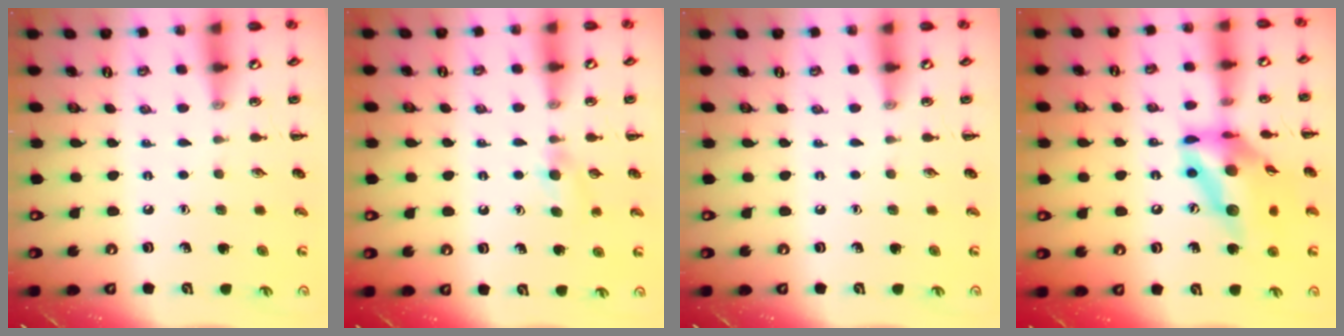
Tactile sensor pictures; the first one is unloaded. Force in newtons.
{"total": 4.2, "press": 4.0, "slide": 1.5}
{"total": 0.0}
{"total": 15.9, "press": 15.0, "slide": 5.3}